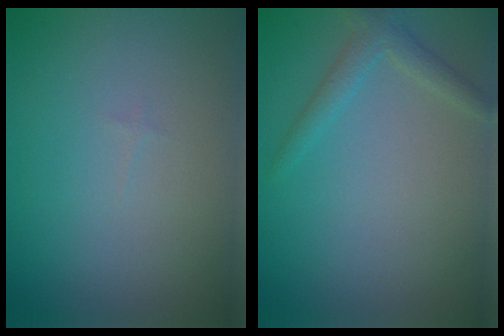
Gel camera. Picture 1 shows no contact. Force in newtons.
{"total": 1.7, "press": 1.7, "slide": 0.1}